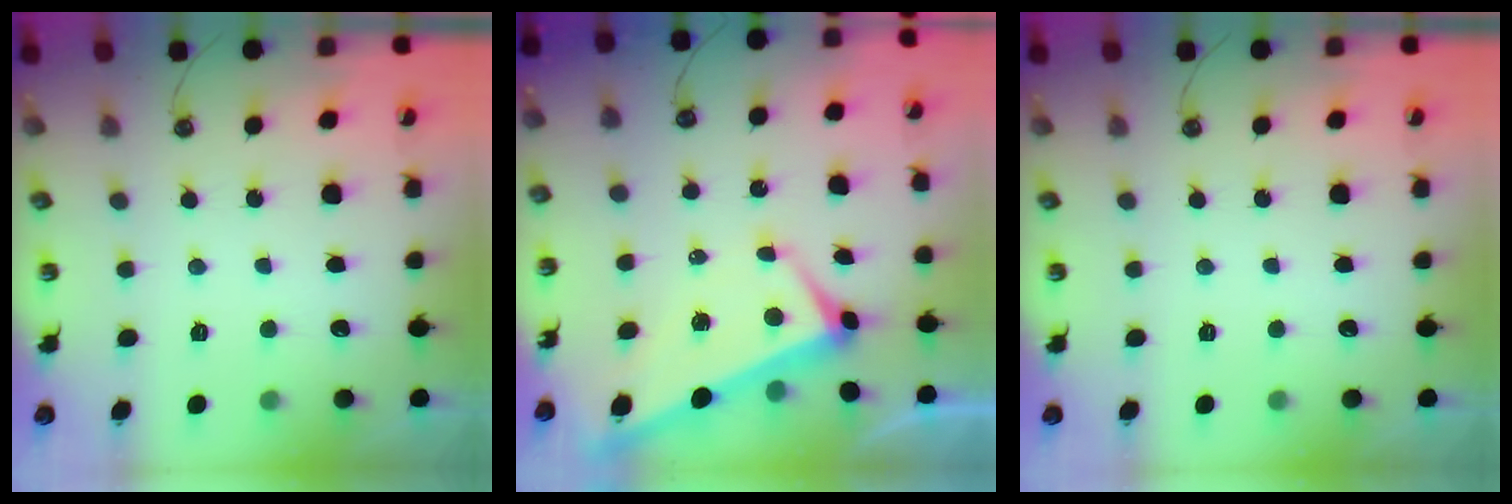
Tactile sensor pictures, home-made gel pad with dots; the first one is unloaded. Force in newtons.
{"total": 1.6, "press": 1.3, "slide": 0.9}
{"total": 0.0}